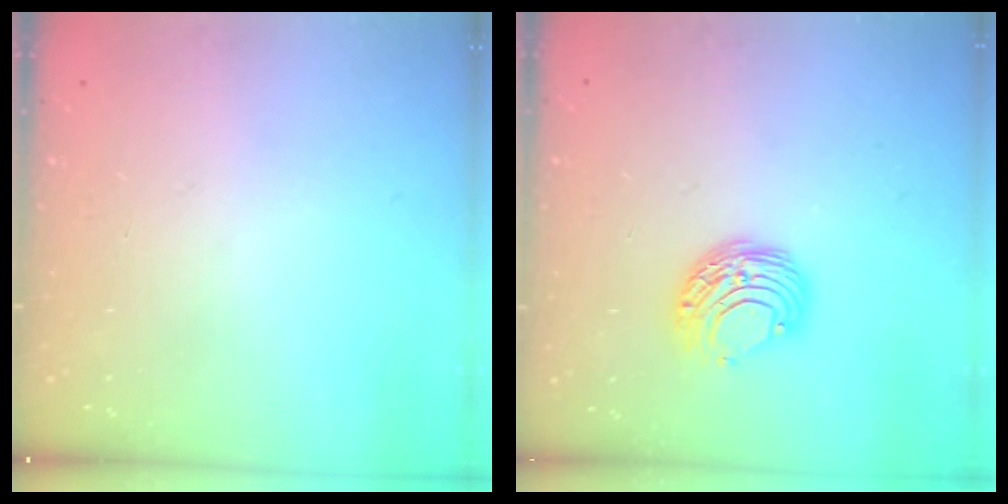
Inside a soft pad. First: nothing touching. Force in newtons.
{"total": 8.5, "press": 8.5, "slide": 0.4}